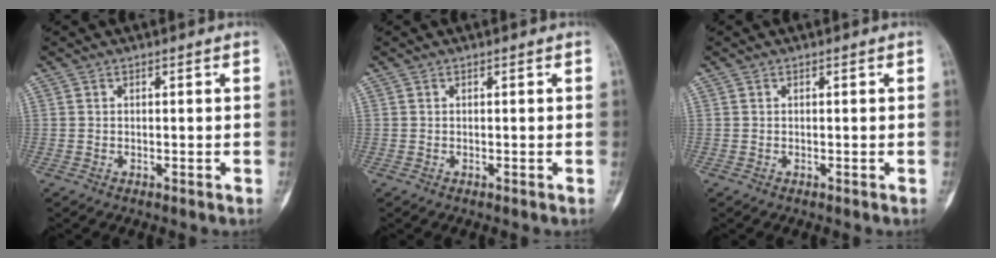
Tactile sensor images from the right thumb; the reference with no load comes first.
{"total": 0.0}
{"total": 0.0}